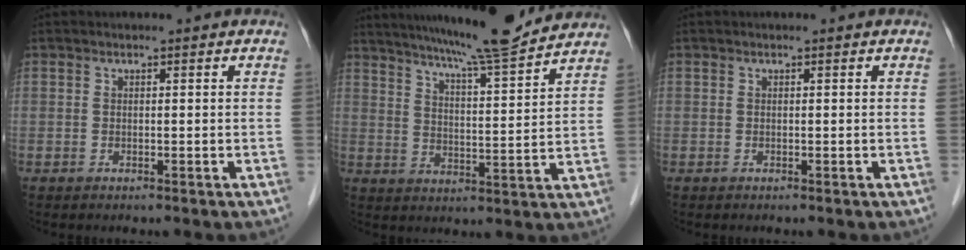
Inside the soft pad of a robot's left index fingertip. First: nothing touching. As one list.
[{"total": 13.8, "force": [12.4, -0.4, 6.0], "torque": [-0.102, 0.002, 0.181]}, {"total": 0.0}]